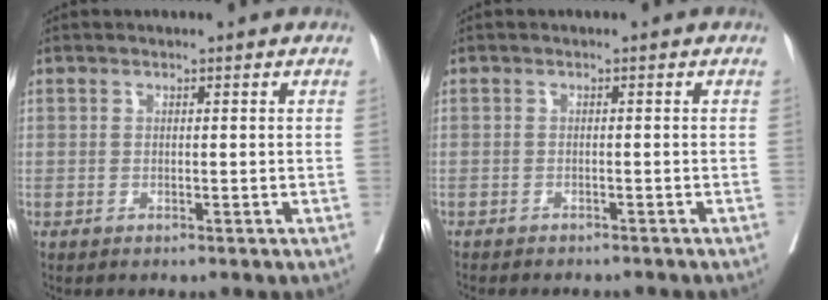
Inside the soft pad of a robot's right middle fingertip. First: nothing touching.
{"total": 5.4, "force": [-4.9, 1.2, 1.9], "torque": [-0.021, -0.006, -0.060]}